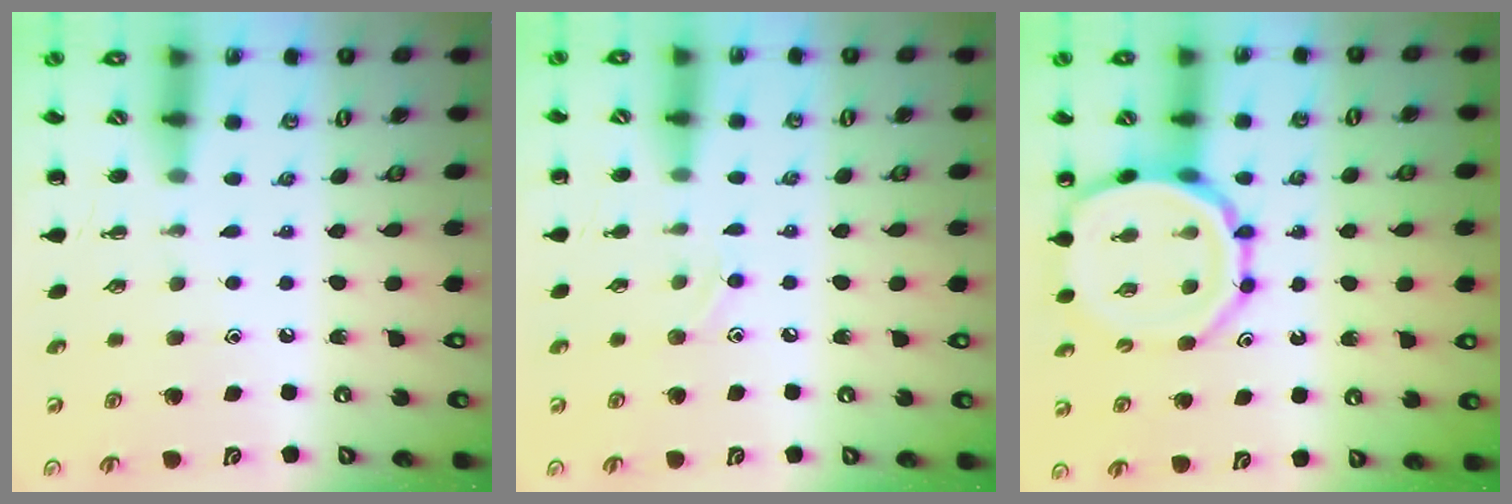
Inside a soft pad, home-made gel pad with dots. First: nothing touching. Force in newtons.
{"total": 5.7, "press": 5.4, "slide": 1.9}
{"total": 13.8, "press": 13.4, "slide": 3.3}